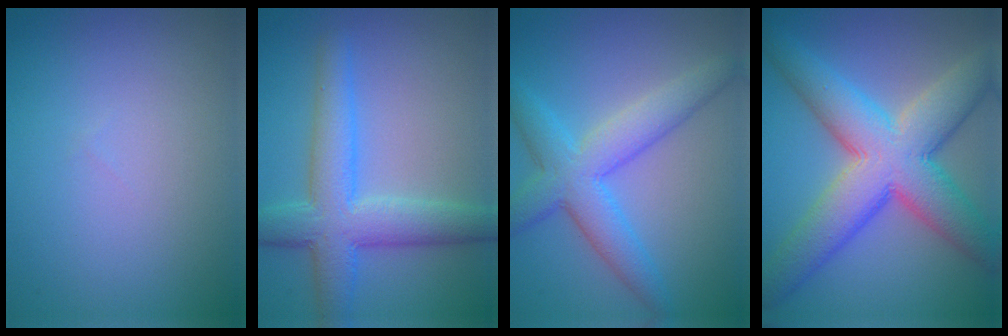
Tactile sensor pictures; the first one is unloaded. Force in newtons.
{"total": 6.4, "press": 6.4, "slide": 0.1}
{"total": 5.8, "press": 5.8, "slide": 0.2}
{"total": 10.5, "press": 10.5, "slide": 0.4}